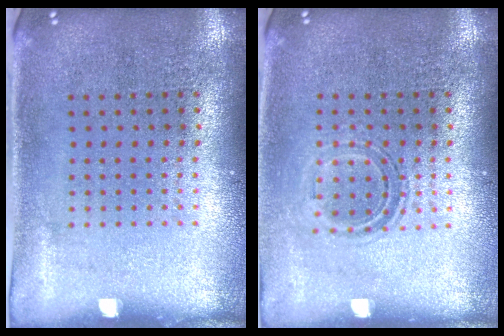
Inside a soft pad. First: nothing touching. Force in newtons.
{"total": 1.1, "press": 0.9, "slide": 0.7}